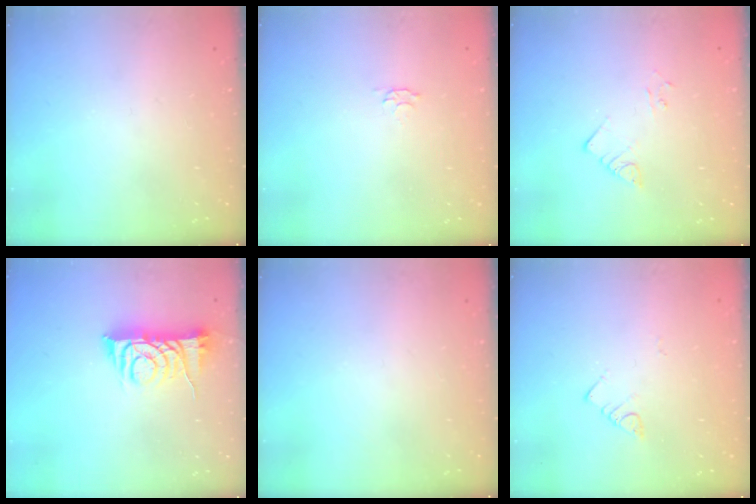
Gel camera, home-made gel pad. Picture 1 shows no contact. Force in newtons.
{"total": 2.8, "press": 2.7, "slide": 0.5}
{"total": 2.2, "press": 2.2, "slide": 0.2}
{"total": 9.4, "press": 9.4, "slide": 0.5}
{"total": 0.0}
{"total": 2.7, "press": 2.6, "slide": 0.5}